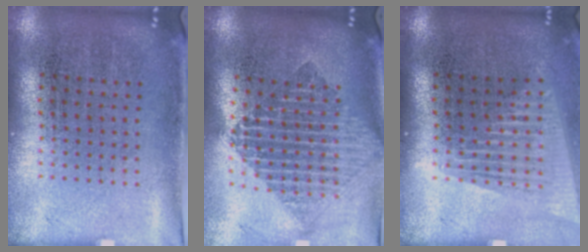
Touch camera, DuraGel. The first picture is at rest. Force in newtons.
{"total": 2.0, "press": 1.6, "slide": 1.1}
{"total": 1.6, "press": 1.4, "slide": 0.7}